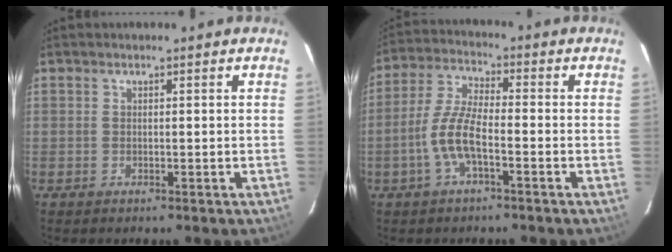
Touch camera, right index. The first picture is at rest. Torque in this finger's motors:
{"motor_torque": [0.71, -0.33, 0.43, 0.13]}